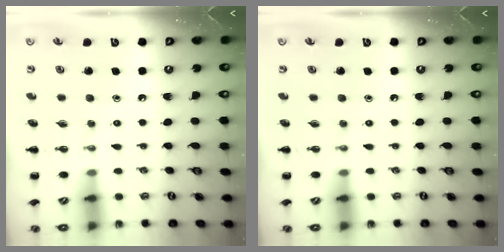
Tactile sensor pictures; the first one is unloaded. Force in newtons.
{"total": 0.0}